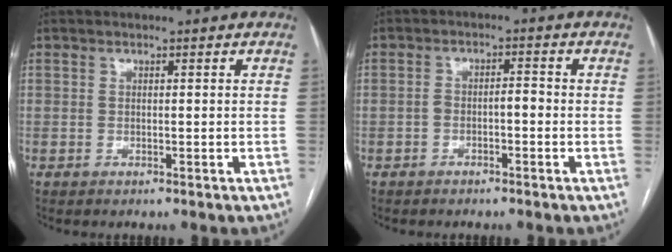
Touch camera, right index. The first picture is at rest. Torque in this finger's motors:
{"motor_torque": [0.33, -0.33, 0.04, 0.05]}